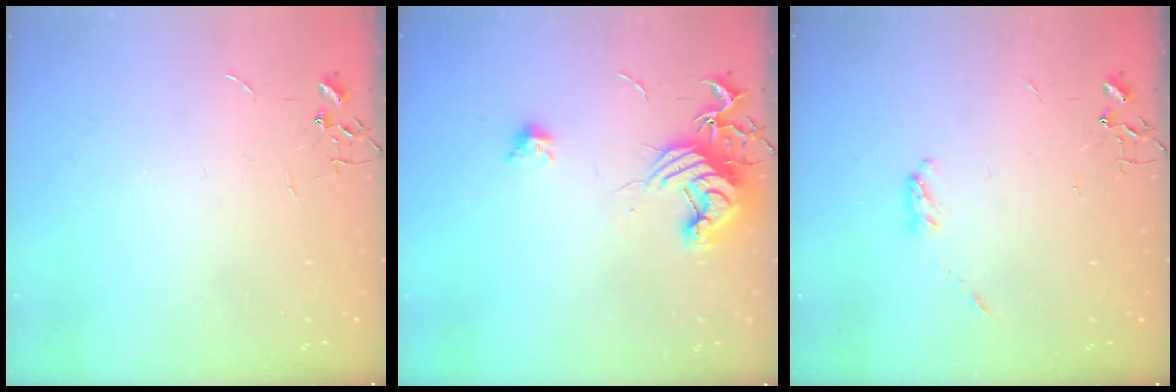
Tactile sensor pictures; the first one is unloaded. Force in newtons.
{"total": 13.8, "press": 13.8, "slide": 1.0}
{"total": 3.2, "press": 3.1, "slide": 0.5}